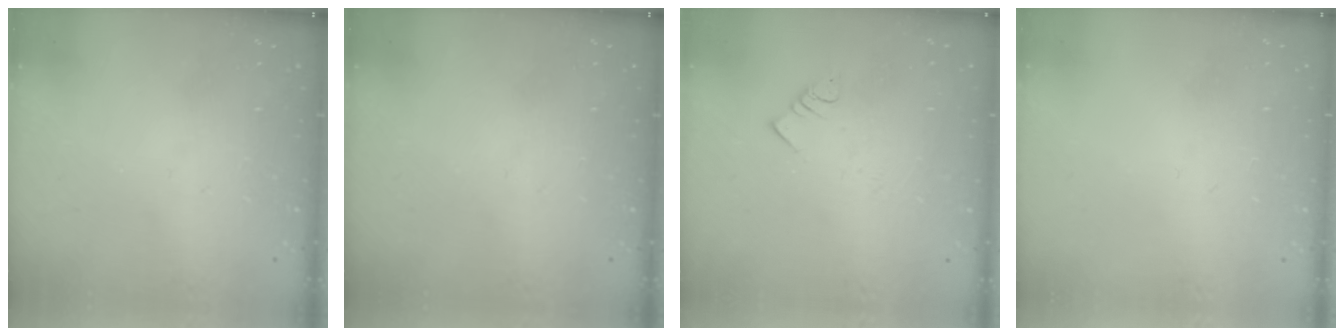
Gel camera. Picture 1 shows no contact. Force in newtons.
{"total": 0.0}
{"total": 3.0, "press": 3.0, "slide": 0.0}
{"total": 0.8, "press": 0.8, "slide": 0.1}